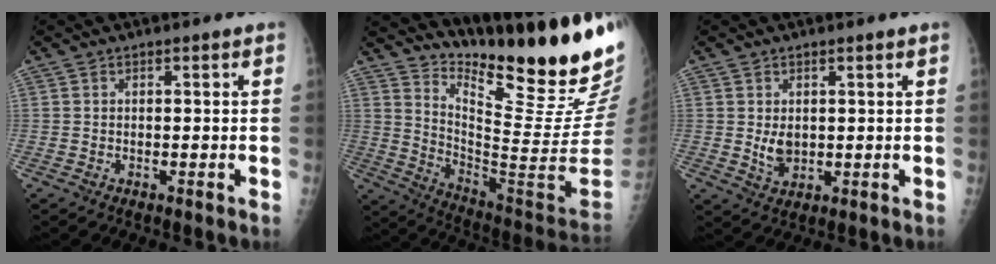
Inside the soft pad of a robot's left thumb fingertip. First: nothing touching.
{"total": 24.0, "force": [19.3, 2.0, 14.1], "torque": [-0.189, -0.169, 0.292]}
{"total": 3.4, "force": [0.6, 2.2, 2.5], "torque": [-0.035, -0.011, 0.019]}